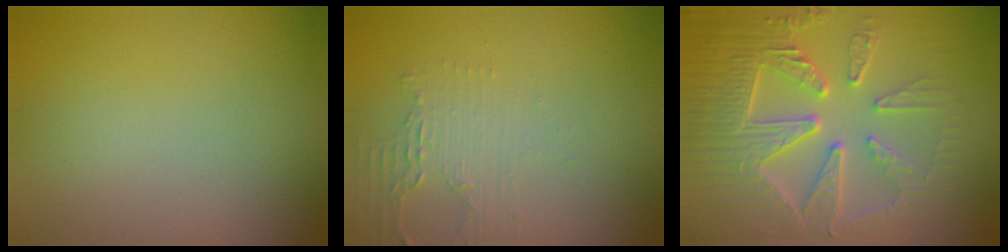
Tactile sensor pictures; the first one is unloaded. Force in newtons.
{"total": 2.1, "press": 2.0, "slide": 0.4}
{"total": 8.4, "press": 6.3, "slide": 5.7}